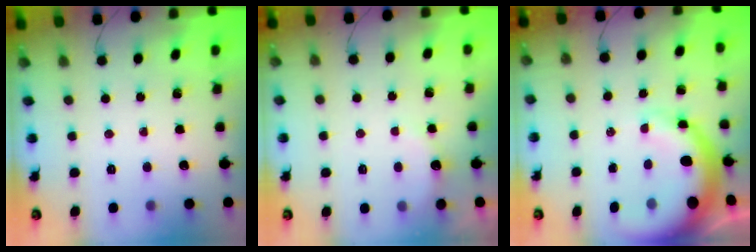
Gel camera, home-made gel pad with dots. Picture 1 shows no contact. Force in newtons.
{"total": 3.0, "press": 2.9, "slide": 0.9}
{"total": 8.7, "press": 8.4, "slide": 2.2}